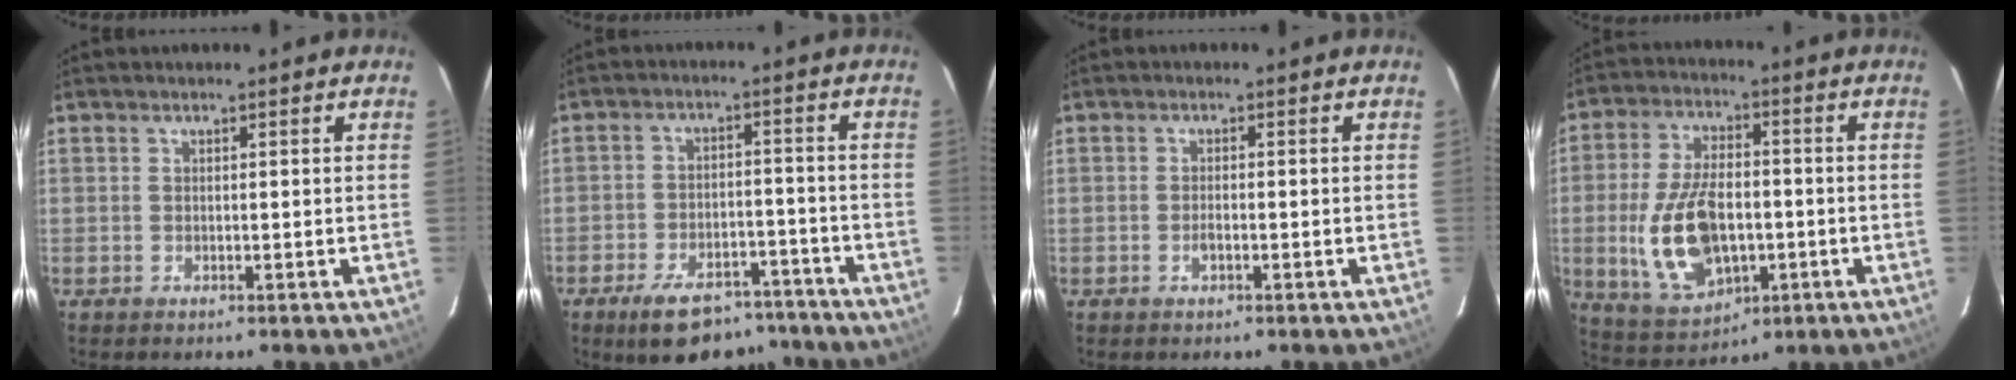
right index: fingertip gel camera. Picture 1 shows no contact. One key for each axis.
{"total": 14.3, "fx": -11.0, "fy": 6.2, "fz": 6.6, "tx": -0.132, "ty": 0.008, "tz": -0.149}
{"total": 1.5, "fx": -0.7, "fy": 0.8, "fz": 1.1, "tx": -0.023, "ty": 0.001, "tz": -0.012}
{"total": 15.9, "fx": -2.8, "fy": 9.0, "fz": 12.8, "tx": -0.270, "ty": -0.006, "tz": -0.031}